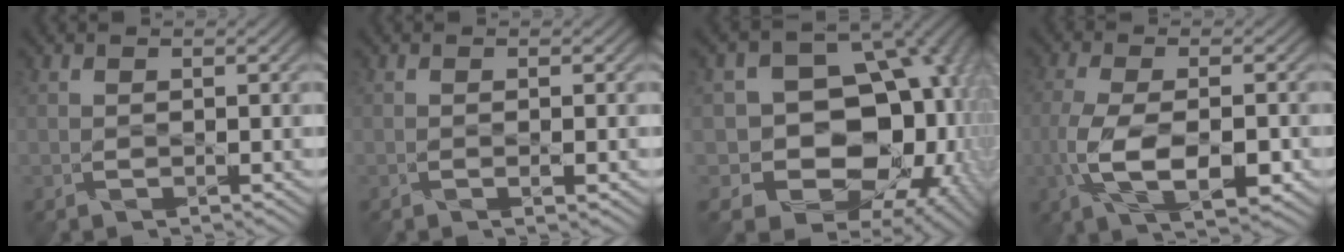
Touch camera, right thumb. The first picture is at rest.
{"total": 1.3, "force": [-0.7, -0.1, 1.1], "torque": [-0.018, -0.003, -0.012]}
{"total": 17.8, "force": [-1.4, 14.8, 9.7], "torque": [-0.162, -0.006, -0.002]}
{"total": 8.5, "force": [-2.8, 3.3, 7.3], "torque": [-0.157, -0.011, -0.046]}